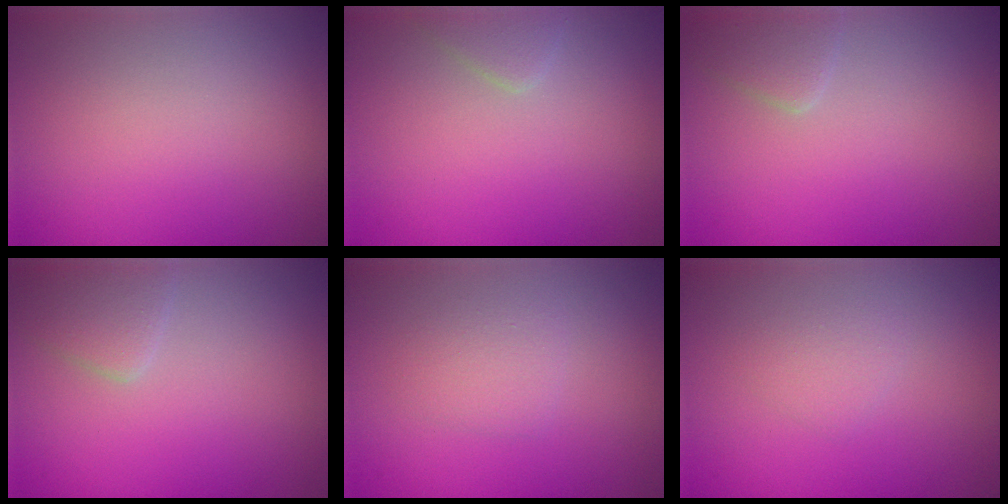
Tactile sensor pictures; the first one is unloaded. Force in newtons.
{"total": 1.3, "press": 1.2, "slide": 0.1}
{"total": 1.7, "press": 1.7, "slide": 0.1}
{"total": 2.1, "press": 2.1, "slide": 0.1}
{"total": 1.6, "press": 1.6, "slide": 0.1}
{"total": 1.1, "press": 1.1, "slide": 0.0}